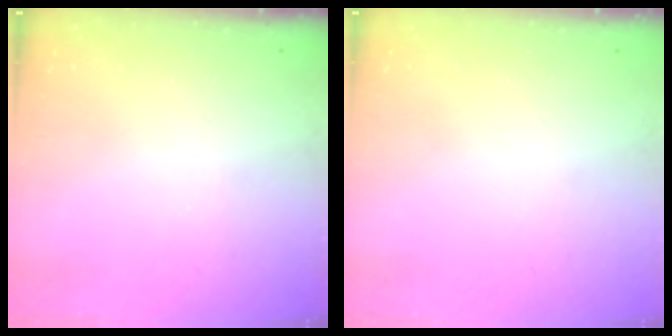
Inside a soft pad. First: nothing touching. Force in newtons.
{"total": 0.0}